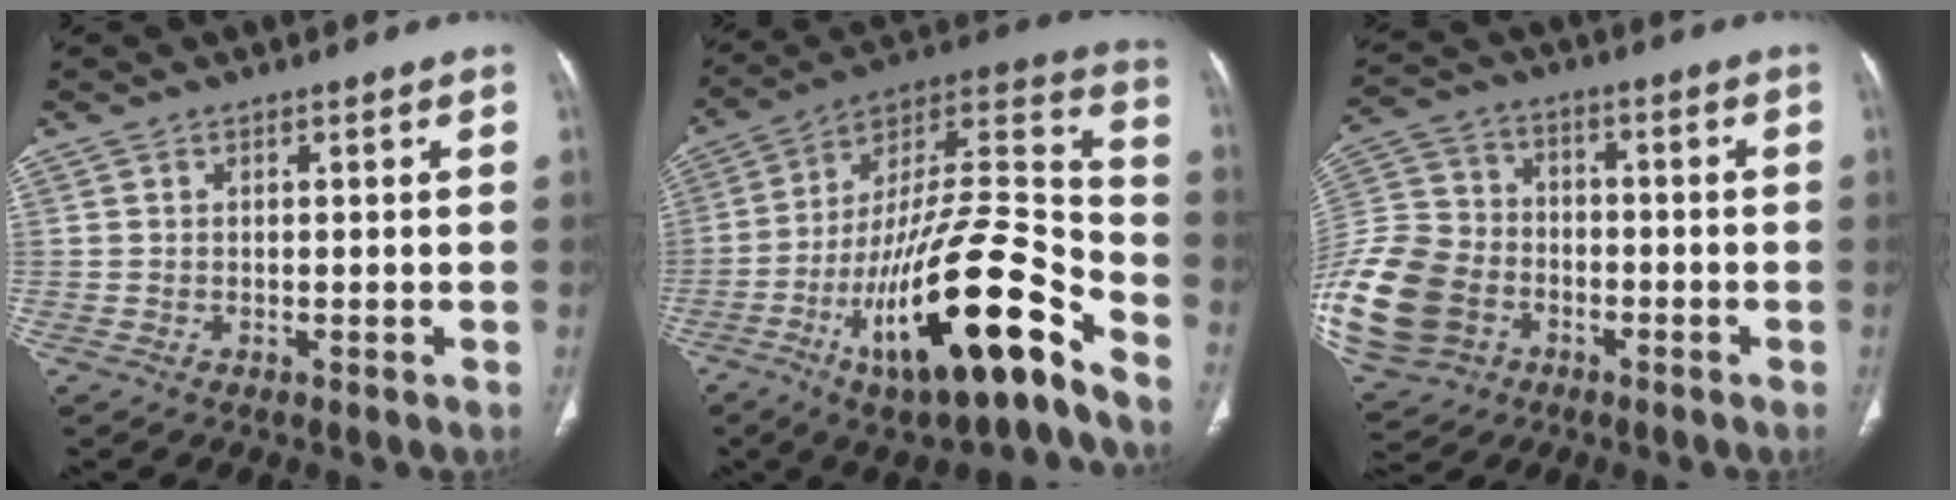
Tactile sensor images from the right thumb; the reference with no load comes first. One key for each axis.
{"total": 27.1, "fx": -14.3, "fy": 7.1, "fz": 21.9, "tx": -0.350, "ty": 0.081, "tz": -0.237}
{"total": 20.9, "fx": -6.8, "fy": 16.2, "fz": 11.3, "tx": -0.265, "ty": 0.029, "tz": -0.118}